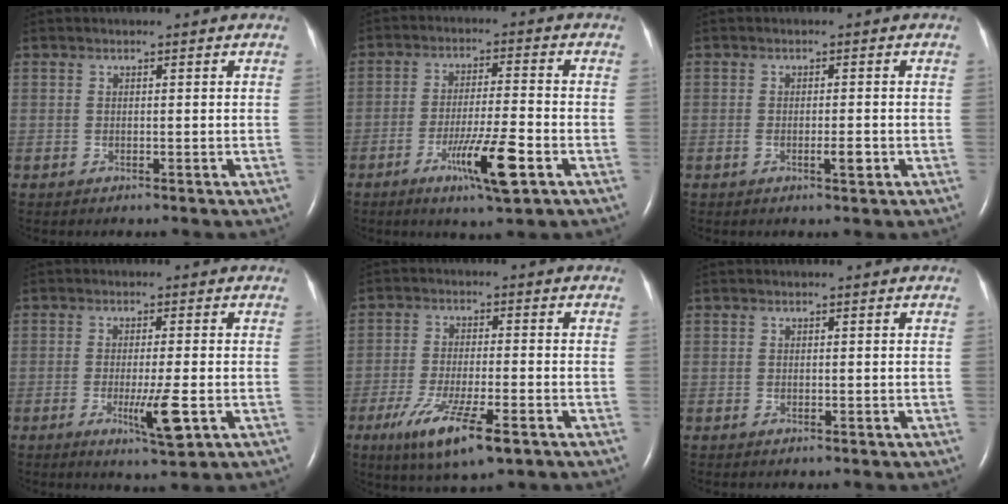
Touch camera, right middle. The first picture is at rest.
{"total": 9.0, "force": [-4.2, 0.3, 7.9], "torque": [-0.143, -0.016, -0.070]}
{"total": 2.0, "force": [-0.7, 0.3, 1.8], "torque": [-0.032, -0.002, -0.012]}
{"total": 5.6, "force": [-1.8, 0.2, 5.3], "torque": [-0.093, -0.013, -0.026]}
{"total": 10.6, "force": [-5.6, 1.8, 8.8], "torque": [-0.164, -0.027, -0.090]}
{"total": 0.0}